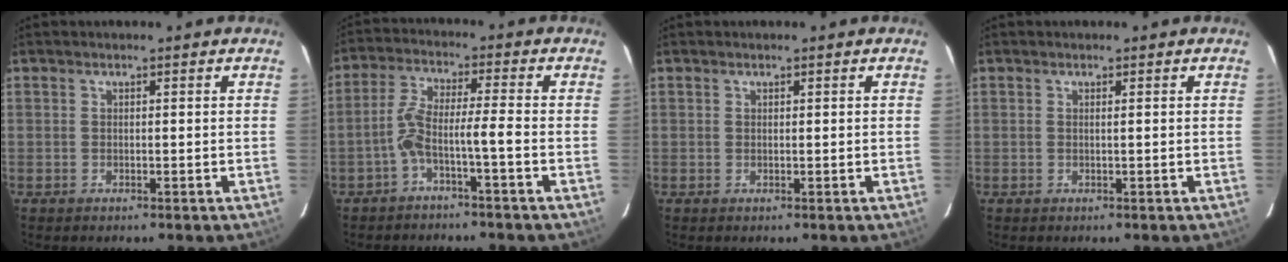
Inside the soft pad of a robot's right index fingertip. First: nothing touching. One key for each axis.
{"total": 5.1, "fx": -2.5, "fy": -0.5, "fz": 4.5, "tx": -0.092, "ty": 0.023, "tz": -0.047}
{"total": 0.0}
{"total": 0.0}